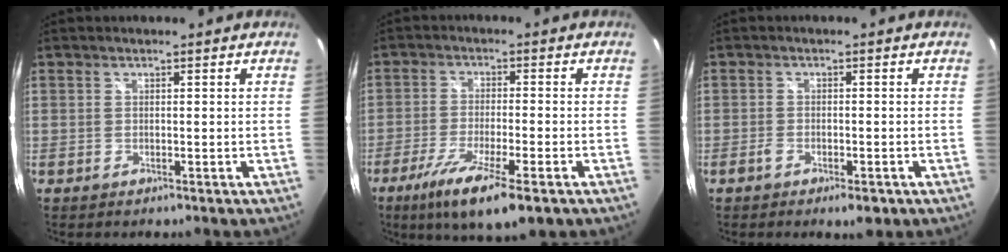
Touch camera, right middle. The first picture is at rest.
{"total": 11.4, "force": [-6.7, 1.8, 9.0], "torque": [-0.187, -0.042, -0.119]}
{"total": 3.8, "force": [-2.5, 1.7, 2.4], "torque": [-0.056, -0.006, -0.045]}